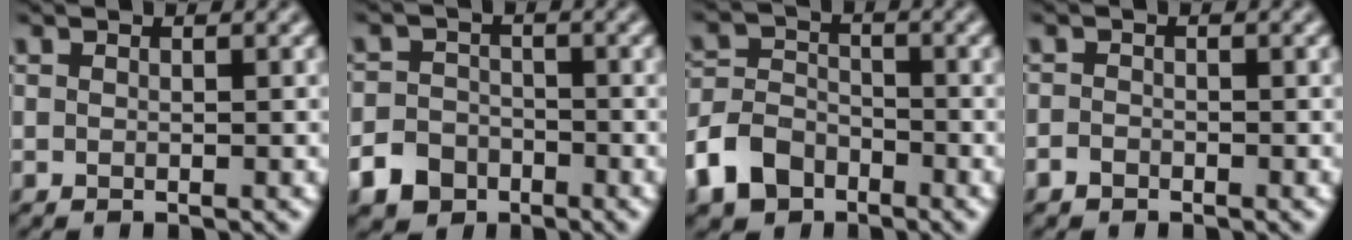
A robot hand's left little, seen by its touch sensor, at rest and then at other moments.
{"total": 5.7, "force": [-3.6, 4.3, 1.1], "torque": [-0.011, -0.015, -0.078]}
{"total": 5.1, "force": [-3.2, 3.5, 2.0], "torque": [-0.047, 0.004, -0.071]}
{"total": 1.1, "force": [-0.8, 0.7, 0.2], "torque": [0.005, 0.000, -0.016]}